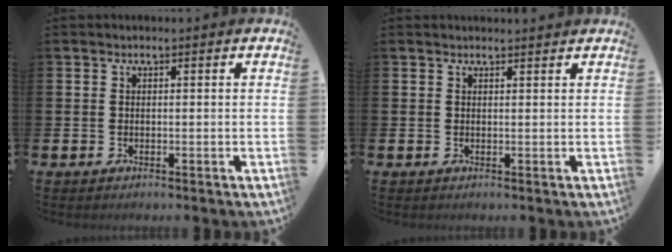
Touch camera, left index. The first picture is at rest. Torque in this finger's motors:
{"motor_torque": [0.02, -0.72, -0.16, -0.01]}